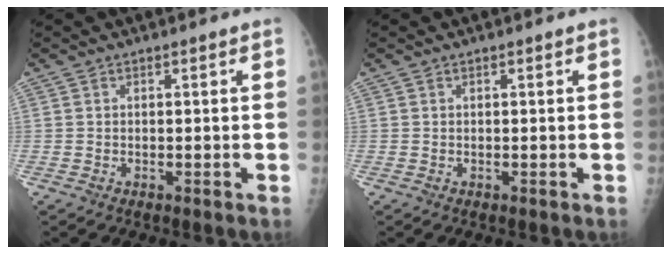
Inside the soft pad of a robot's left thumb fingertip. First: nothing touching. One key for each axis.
{"total": 0.0}